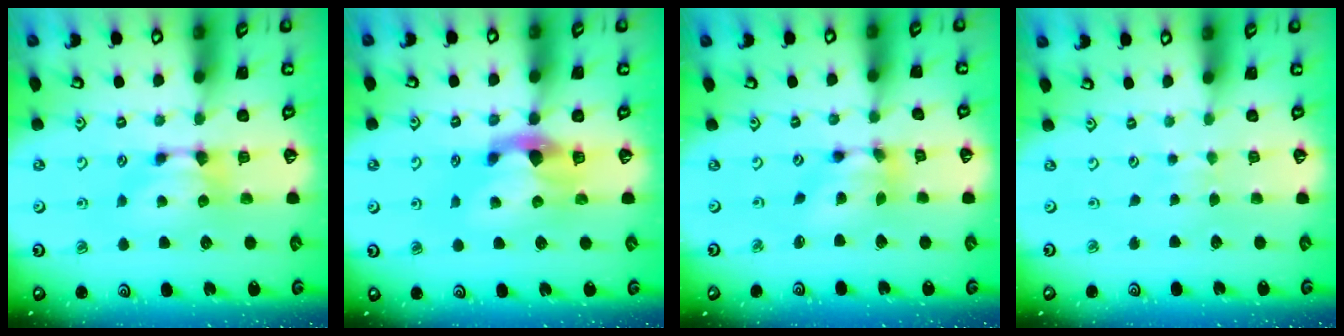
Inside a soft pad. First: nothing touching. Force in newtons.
{"total": 3.0, "press": 2.6, "slide": 1.5}
{"total": 4.7, "press": 4.4, "slide": 1.7}
{"total": 3.8, "press": 3.8, "slide": 0.2}